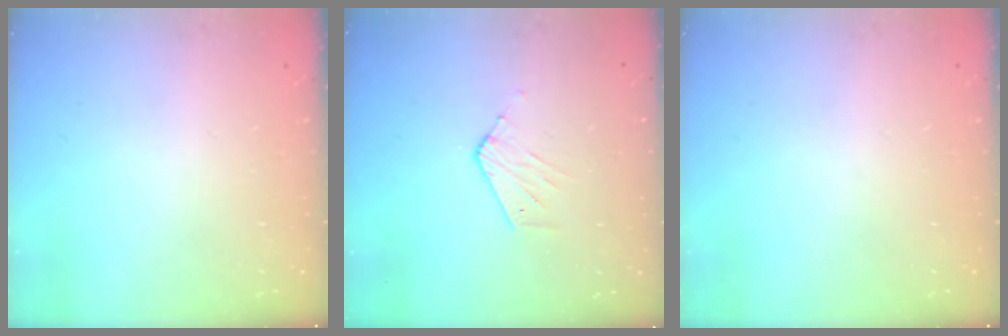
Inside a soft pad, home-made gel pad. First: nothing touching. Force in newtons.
{"total": 4.8, "press": 4.8, "slide": 0.2}
{"total": 0.0}